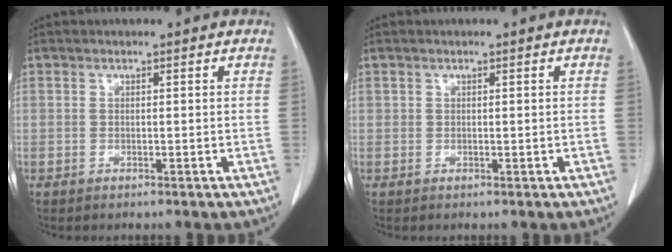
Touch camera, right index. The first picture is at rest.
{"total": 0.0}